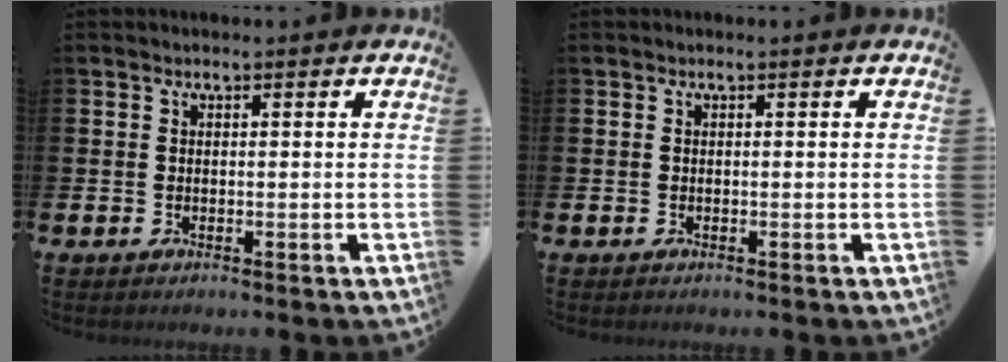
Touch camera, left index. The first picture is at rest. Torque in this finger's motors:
{"motor_torque": [0.00, 0.00, 0.00, 0.01]}